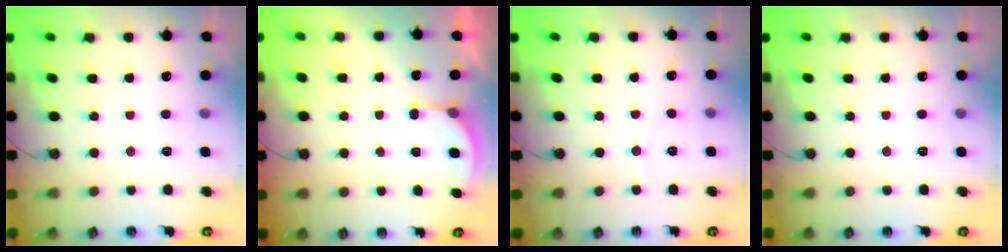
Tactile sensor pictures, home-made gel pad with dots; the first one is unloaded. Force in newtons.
{"total": 2.4, "press": 2.4, "slide": 0.3}
{"total": 3.2, "press": 3.1, "slide": 0.3}
{"total": 0.0}